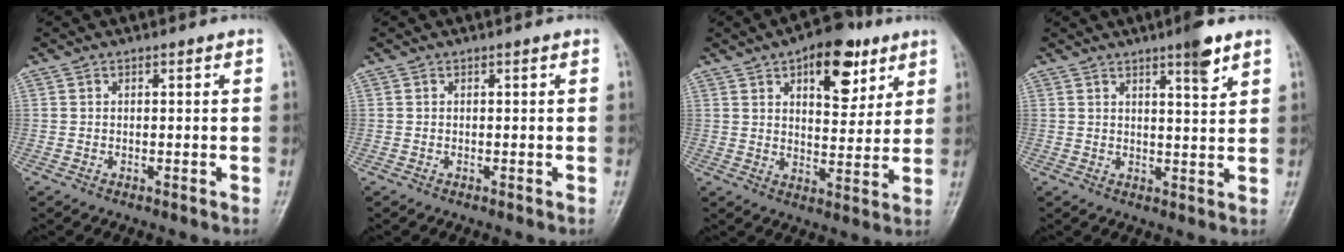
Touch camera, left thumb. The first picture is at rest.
{"total": 0.0}
{"total": 12.8, "force": [6.6, 6.5, 8.9], "torque": [-0.090, -0.025, 0.095]}
{"total": 5.3, "force": [3.4, 0.8, 3.9], "torque": [-0.052, -0.022, 0.049]}